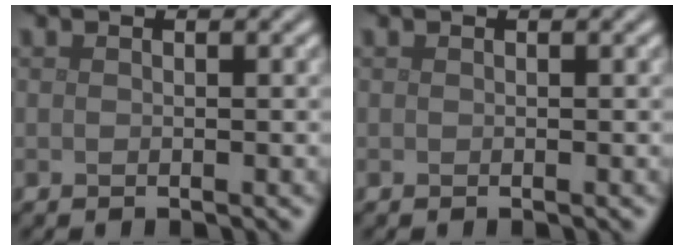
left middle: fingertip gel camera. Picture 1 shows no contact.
{"total": 0.0}